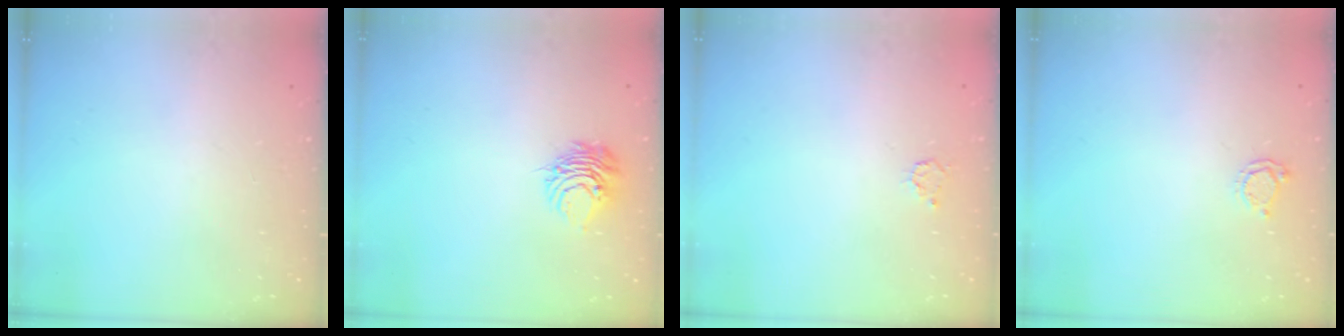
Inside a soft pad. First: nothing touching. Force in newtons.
{"total": 6.9, "press": 6.9, "slide": 0.5}
{"total": 3.2, "press": 3.2, "slide": 0.3}
{"total": 4.2, "press": 4.2, "slide": 0.4}